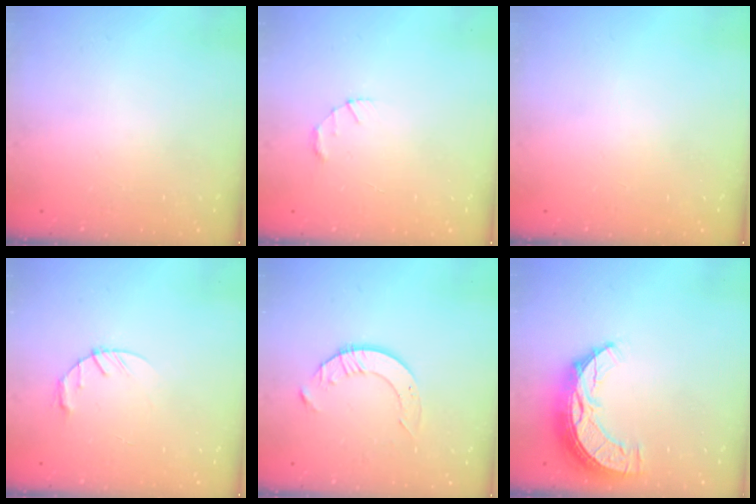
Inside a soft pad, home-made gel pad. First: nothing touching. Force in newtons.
{"total": 1.5, "press": 1.5, "slide": 0.3}
{"total": 0.0}
{"total": 3.0, "press": 3.0, "slide": 0.5}
{"total": 4.7, "press": 4.6, "slide": 0.6}
{"total": 10.4, "press": 10.3, "slide": 0.9}